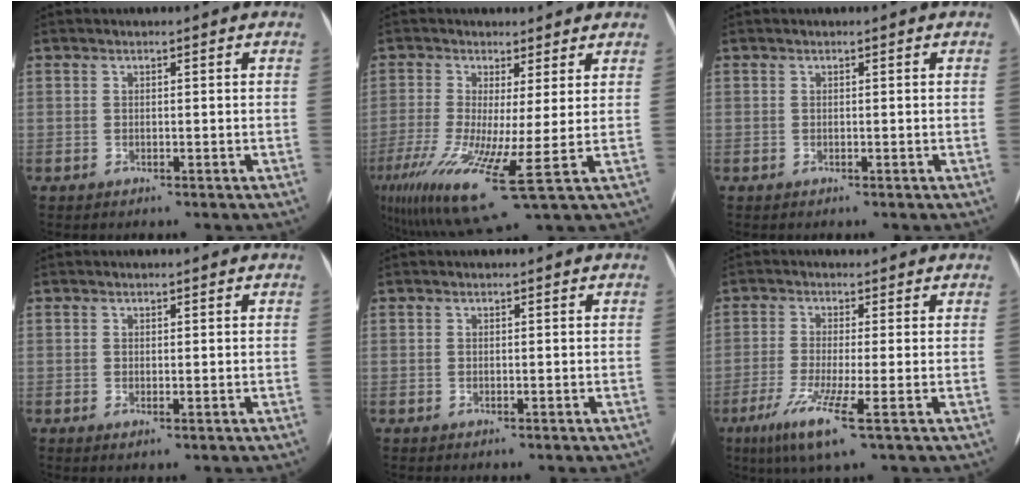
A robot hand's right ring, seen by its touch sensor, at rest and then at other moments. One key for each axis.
{"total": 15.1, "fx": -2.6, "fy": 2.2, "fz": 14.7, "tx": -0.312, "ty": -0.041, "tz": -0.062}
{"total": 0.0}
{"total": 0.8, "fx": 0.4, "fy": 0.0, "fz": 0.7, "tx": -0.016, "ty": 0.000, "tz": 0.006}
{"total": 0.0}
{"total": 7.4, "fx": -3.0, "fy": -0.4, "fz": 6.8, "tx": -0.167, "ty": -0.016, "tz": -0.061}